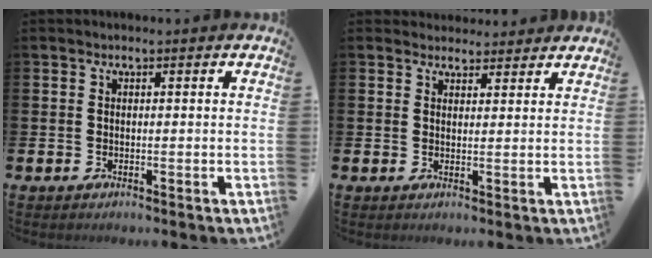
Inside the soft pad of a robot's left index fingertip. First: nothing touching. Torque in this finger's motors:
{"motor_torque": [0.54, -1.60, 0.01, -0.04]}